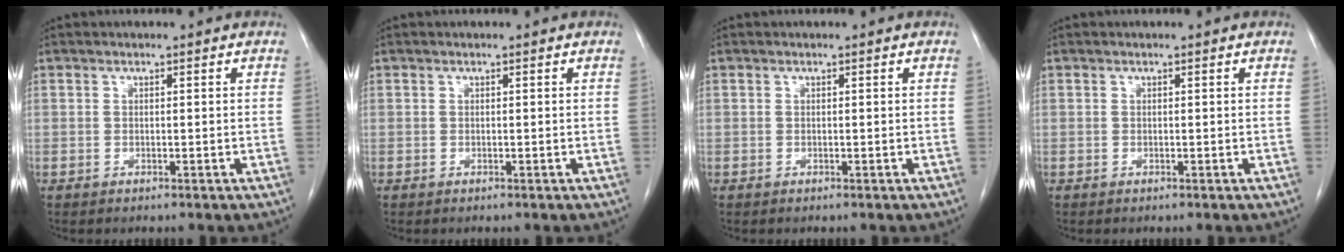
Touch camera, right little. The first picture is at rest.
{"total": 0.0}
{"total": 0.0}
{"total": 0.0}